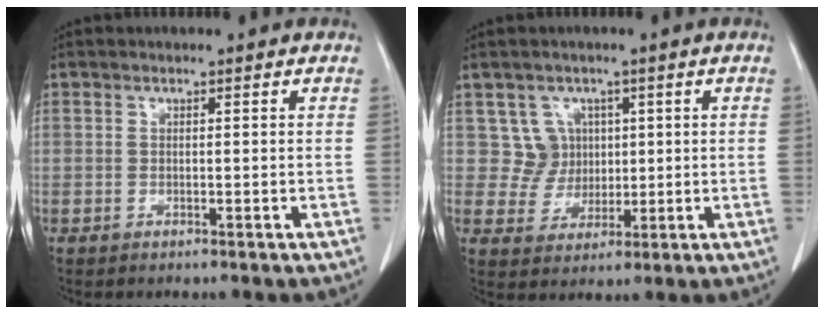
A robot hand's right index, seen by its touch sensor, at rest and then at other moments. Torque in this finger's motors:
{"motor_torque": [-0.05, 0.01, 0.00, -0.01]}